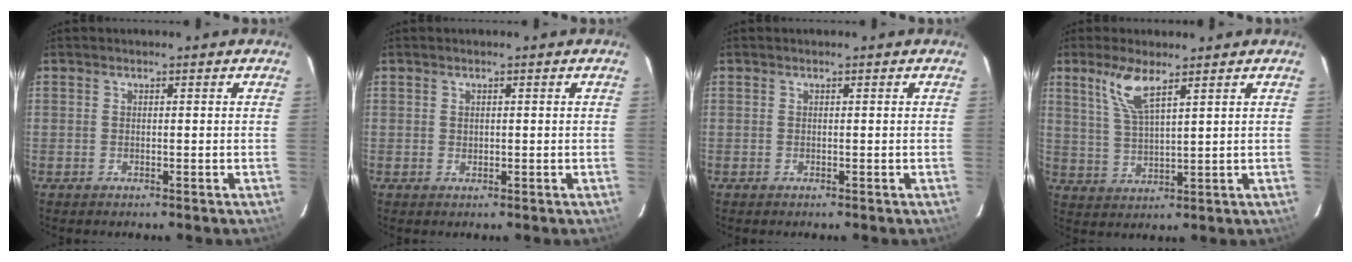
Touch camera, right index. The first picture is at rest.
{"total": 0.8, "force": [0.3, 0.6, 0.3], "torque": [-0.004, 0.003, 0.007]}
{"total": 0.0}
{"total": 6.8, "force": [4.3, 1.5, 5.0], "torque": [-0.107, 0.000, 0.093]}